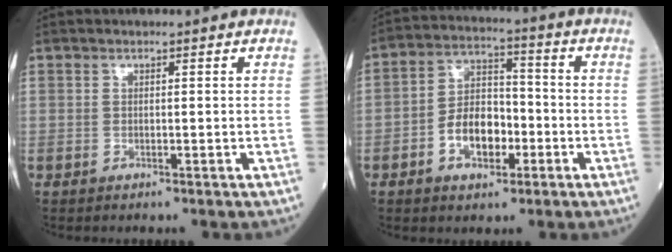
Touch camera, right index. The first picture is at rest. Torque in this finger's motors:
{"motor_torque": [0.07, -0.27, 0.06, 0.02]}